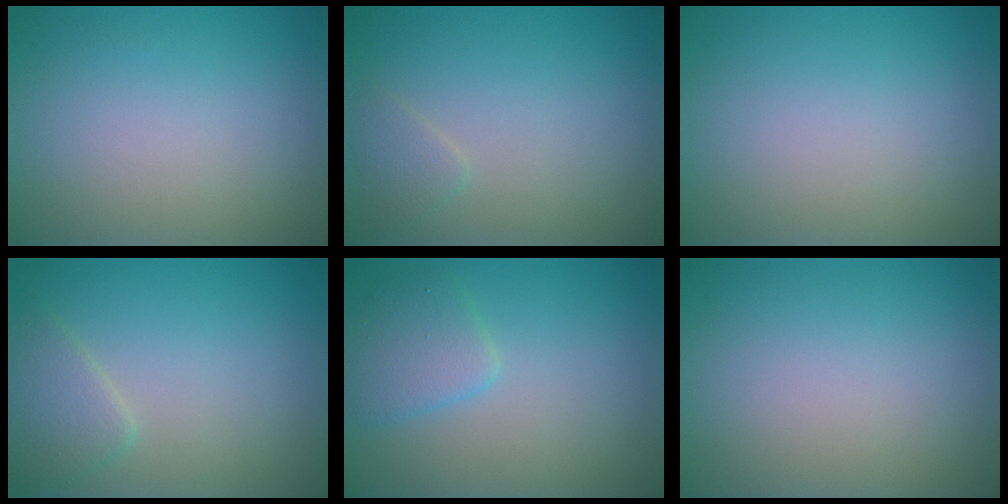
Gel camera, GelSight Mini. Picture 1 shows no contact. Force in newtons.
{"total": 1.2, "press": 1.2, "slide": 0.1}
{"total": 0.0}
{"total": 2.3, "press": 2.3, "slide": 0.0}
{"total": 2.7, "press": 2.7, "slide": 0.1}
{"total": 0.0}